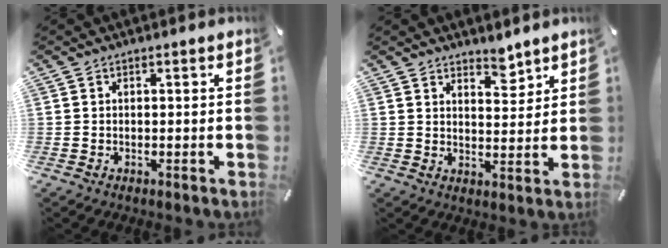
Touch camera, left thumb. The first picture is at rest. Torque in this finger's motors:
{"motor_torque": [0.27, -0.53, 0.05, -0.06, 0.03]}